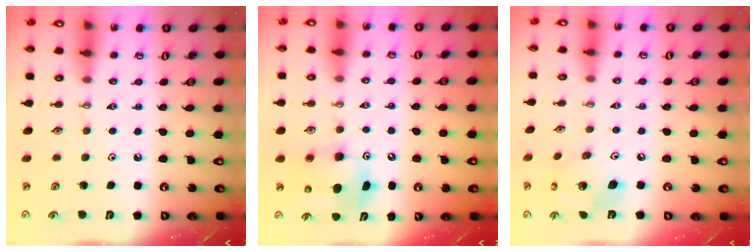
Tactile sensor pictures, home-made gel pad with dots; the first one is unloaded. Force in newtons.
{"total": 8.1, "press": 8.0, "slide": 1.6}
{"total": 15.1, "press": 14.8, "slide": 2.8}